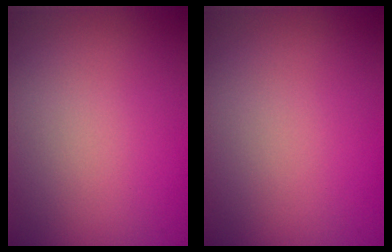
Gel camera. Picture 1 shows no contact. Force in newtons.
{"total": 0.0}